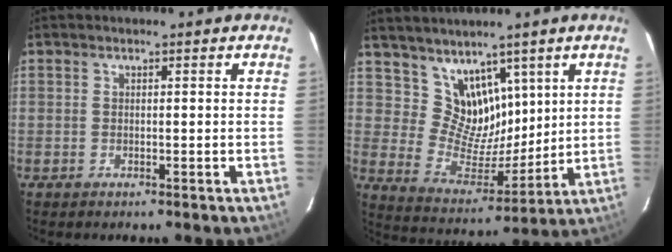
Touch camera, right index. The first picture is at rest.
{"total": 10.9, "force": [6.9, 7.3, 4.2], "torque": [-0.066, -0.007, 0.142]}